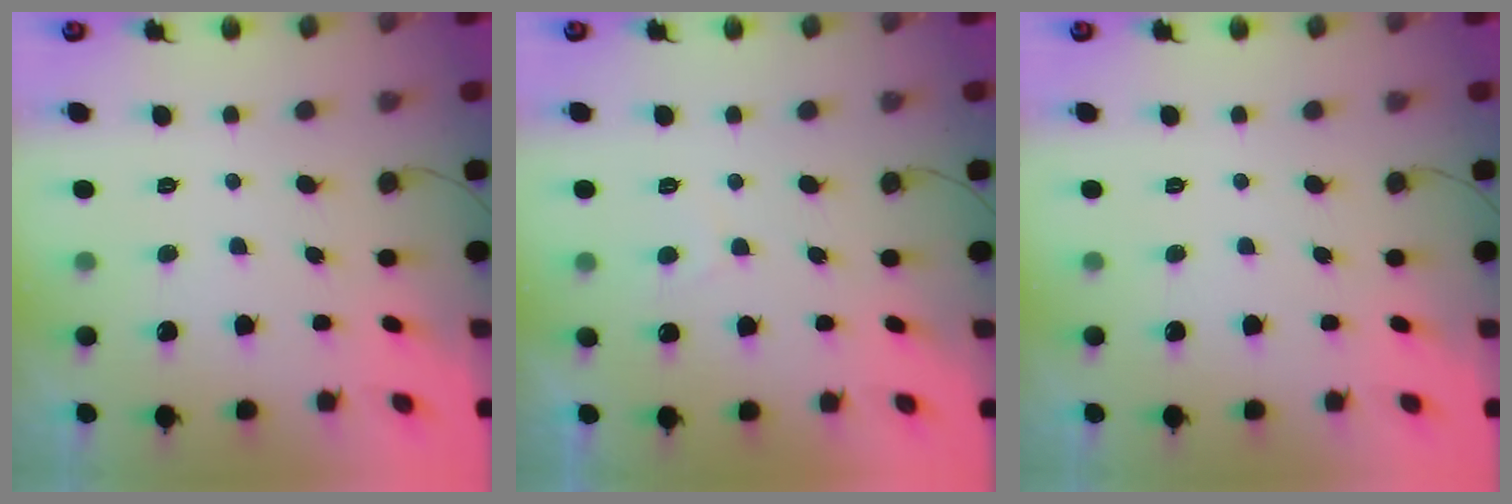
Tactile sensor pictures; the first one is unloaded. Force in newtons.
{"total": 0.8, "press": 0.6, "slide": 0.5}
{"total": 0.0}